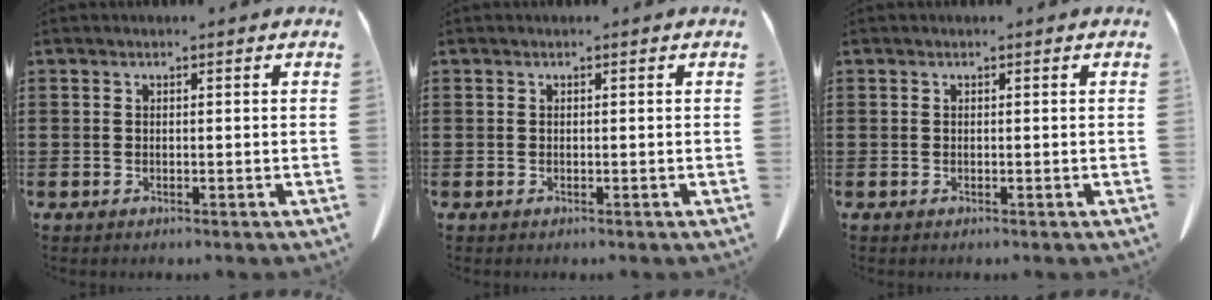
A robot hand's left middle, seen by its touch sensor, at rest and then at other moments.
{"total": 0.0}
{"total": 0.0}